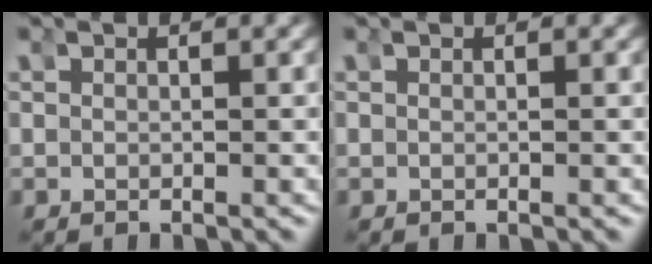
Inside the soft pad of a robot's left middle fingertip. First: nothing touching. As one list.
[{"total": 0.0}]